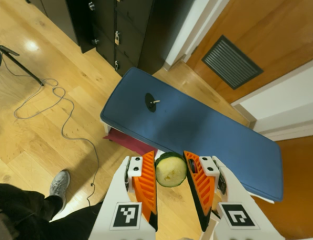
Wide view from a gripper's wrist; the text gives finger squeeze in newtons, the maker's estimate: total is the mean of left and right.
{"total": 8.1, "left": 7.7, "right": 8.5}